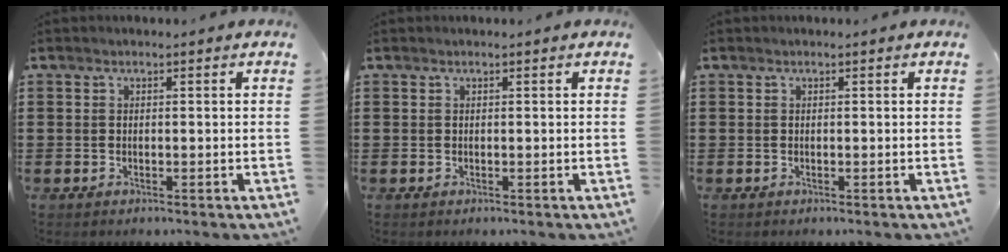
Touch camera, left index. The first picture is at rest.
{"total": 0.0}
{"total": 0.0}